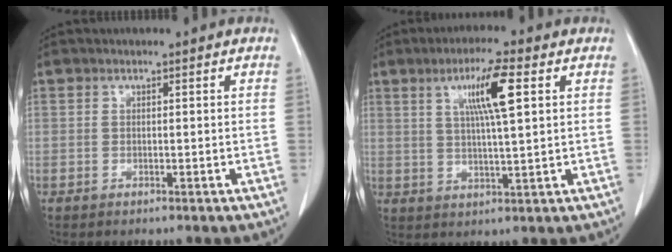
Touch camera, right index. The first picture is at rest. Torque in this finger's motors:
{"motor_torque": [0.50, 0.11, 0.23, 0.08]}